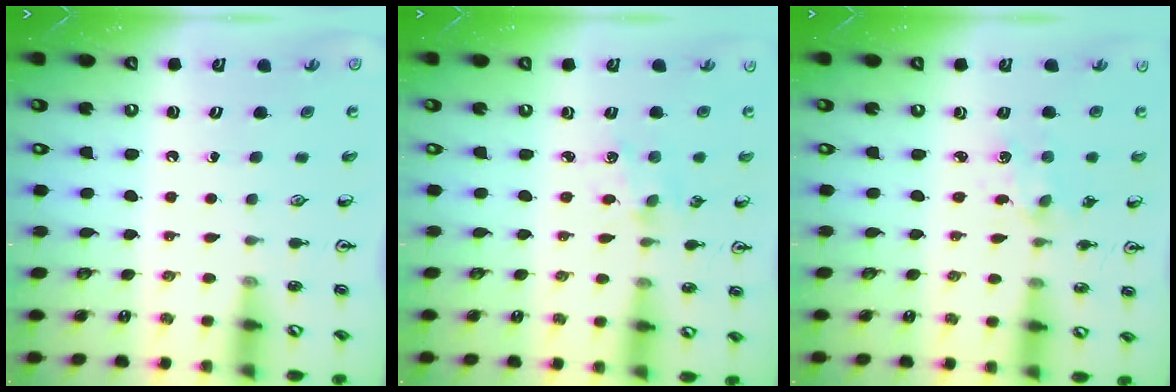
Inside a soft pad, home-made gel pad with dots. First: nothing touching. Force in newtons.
{"total": 2.0, "press": 2.0, "slide": 0.3}
{"total": 1.7, "press": 1.7, "slide": 0.3}